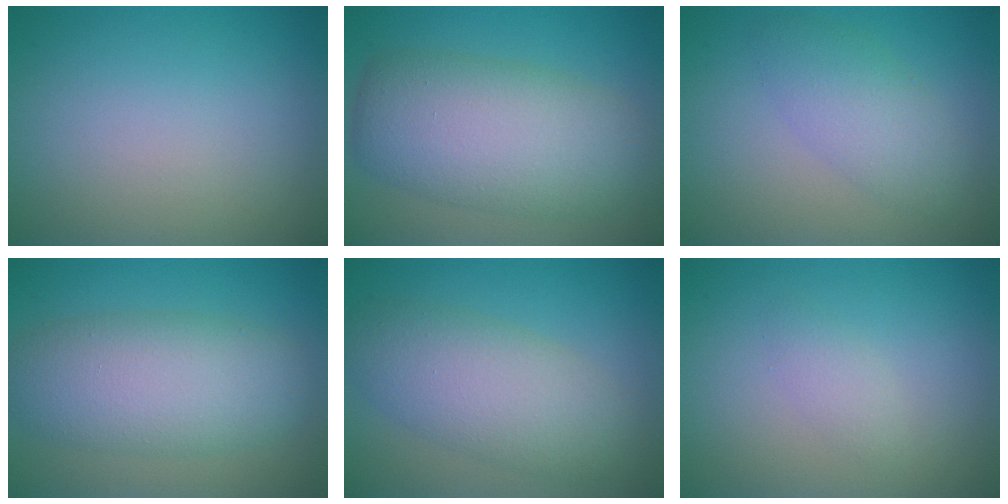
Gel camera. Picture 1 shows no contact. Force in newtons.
{"total": 8.9, "press": 8.9, "slide": 0.1}
{"total": 3.5, "press": 3.5, "slide": 0.2}
{"total": 5.9, "press": 5.9, "slide": 0.4}
{"total": 6.1, "press": 6.1, "slide": 0.2}
{"total": 1.2, "press": 1.2, "slide": 0.1}